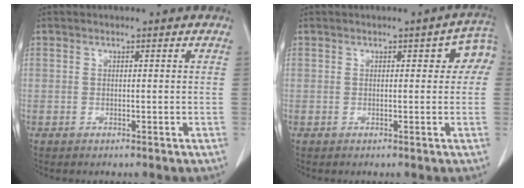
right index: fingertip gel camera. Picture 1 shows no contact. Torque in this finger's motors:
{"motor_torque": [0.16, 0.13, 0.02, 0.01]}